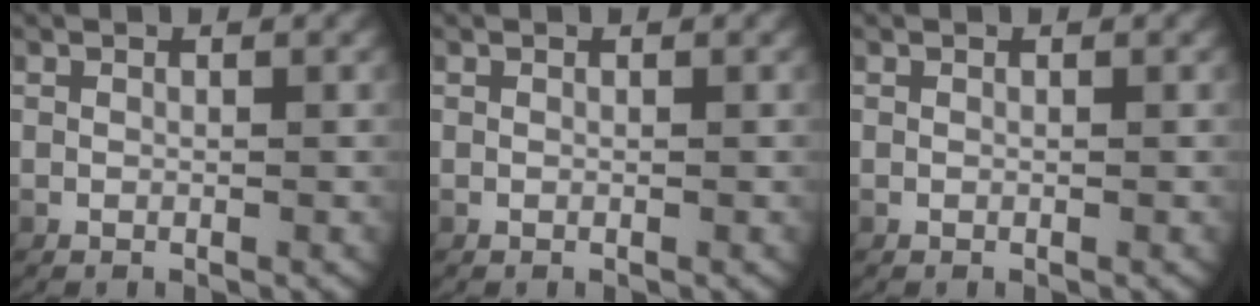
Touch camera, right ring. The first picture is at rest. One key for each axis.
{"total": 0.0}
{"total": 0.0}